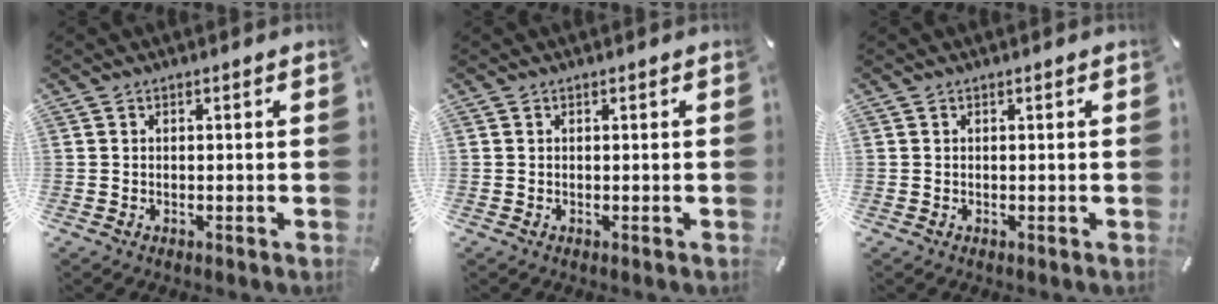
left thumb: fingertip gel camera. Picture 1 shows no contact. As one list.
[{"total": 0.0}, {"total": 0.0}]